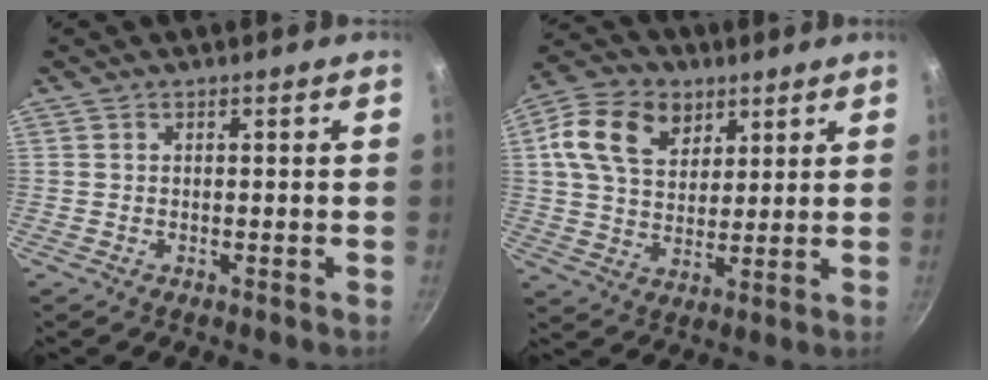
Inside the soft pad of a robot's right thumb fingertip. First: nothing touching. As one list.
[{"total": 13.6, "force": [5.5, 9.7, 7.8], "torque": [-0.121, -0.007, 0.090]}]